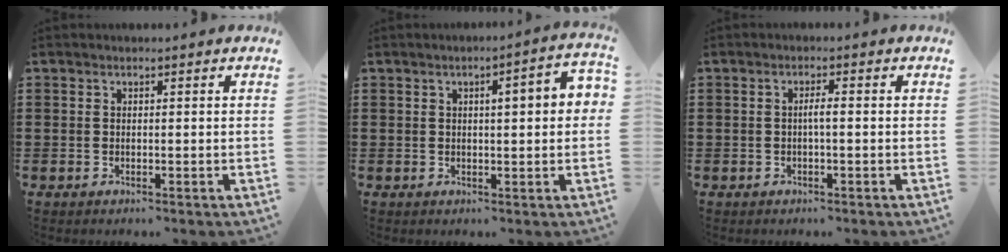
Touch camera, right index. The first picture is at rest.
{"total": 4.1, "force": [0.6, 0.8, 4.0], "torque": [-0.056, -0.001, 0.002]}
{"total": 1.7, "force": [-0.3, 0.1, 1.6], "torque": [-0.031, 0.001, -0.008]}